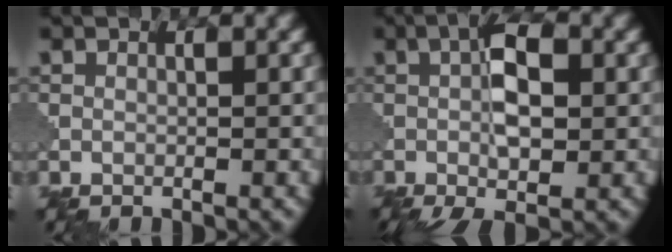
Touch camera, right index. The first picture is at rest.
{"total": 6.1, "force": [-0.4, 2.3, 5.6], "torque": [-0.098, 0.007, -0.014]}